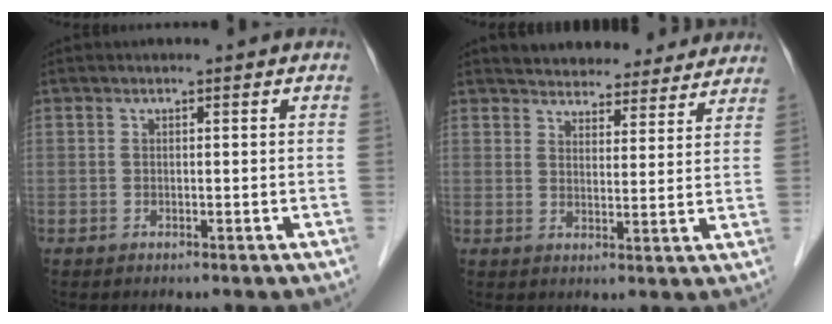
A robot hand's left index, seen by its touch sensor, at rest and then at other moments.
{"total": 16.3, "force": [15.0, 5.0, 4.0], "torque": [-0.034, 0.013, 0.183]}